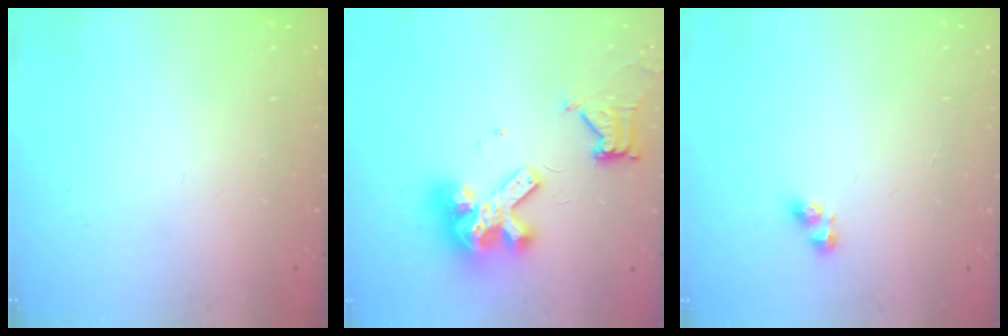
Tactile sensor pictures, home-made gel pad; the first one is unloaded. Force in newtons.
{"total": 13.4, "press": 13.3, "slide": 1.6}
{"total": 4.2, "press": 4.2, "slide": 0.4}